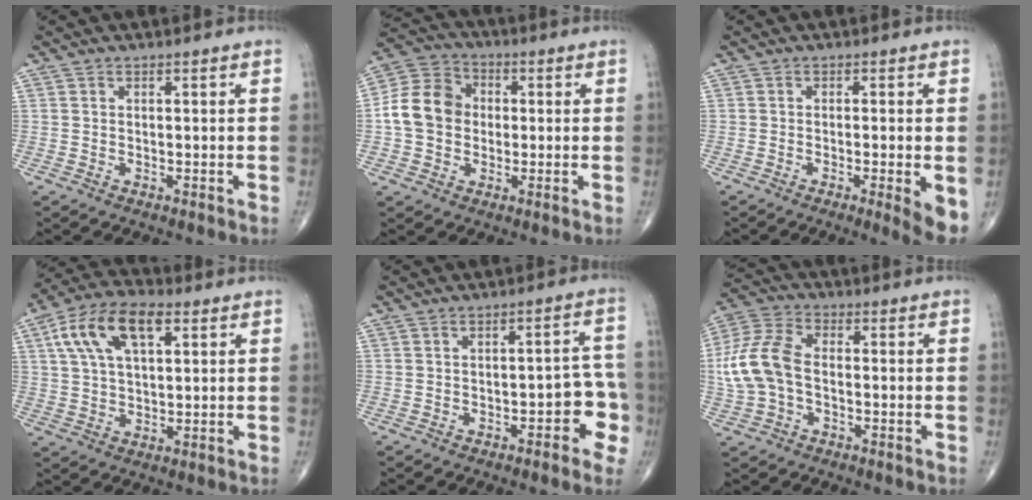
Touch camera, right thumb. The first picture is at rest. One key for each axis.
{"total": 11.0, "fx": -0.2, "fy": 9.1, "fz": 6.1, "tx": -0.097, "ty": 0.029, "tz": -0.013}
{"total": 5.9, "fx": -1.7, "fy": 0.8, "fz": 5.7, "tx": -0.081, "ty": -0.016, "tz": -0.028}
{"total": 13.3, "fx": 5.1, "fy": 6.6, "fz": 10.4, "tx": -0.190, "ty": 0.014, "tz": 0.087}
{"total": 7.5, "fx": -2.7, "fy": 3.4, "fz": 6.1, "tx": -0.037, "ty": 0.034, "tz": -0.035}
{"total": 11.6, "fx": -1.0, "fy": 7.3, "fz": 8.9, "tx": -0.199, "ty": 0.031, "tz": -0.026}